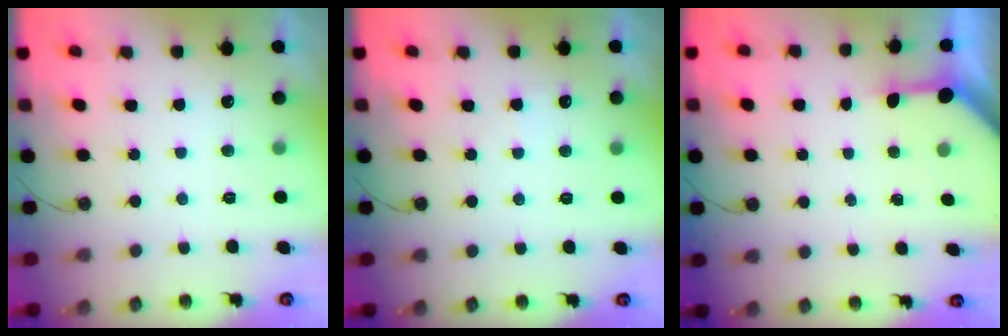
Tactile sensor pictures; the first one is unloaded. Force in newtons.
{"total": 3.0, "press": 3.0, "slide": 0.4}
{"total": 3.4, "press": 3.4, "slide": 0.4}